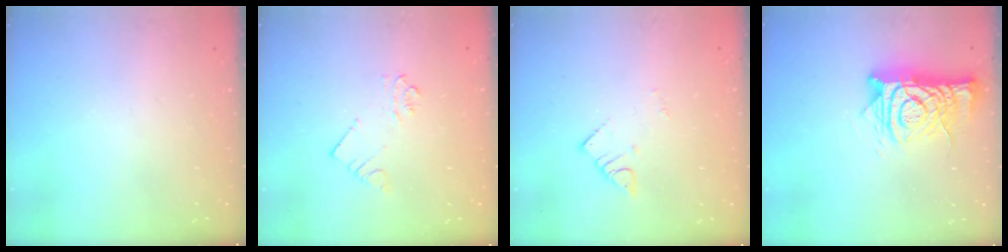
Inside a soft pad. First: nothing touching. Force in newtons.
{"total": 3.2, "press": 3.2, "slide": 0.2}
{"total": 2.7, "press": 2.7, "slide": 0.1}
{"total": 13.3, "press": 13.3, "slide": 1.1}